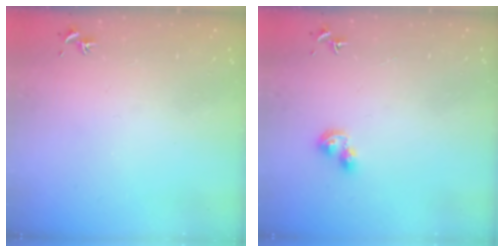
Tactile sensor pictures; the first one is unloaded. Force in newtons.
{"total": 5.5, "press": 5.5, "slide": 0.6}